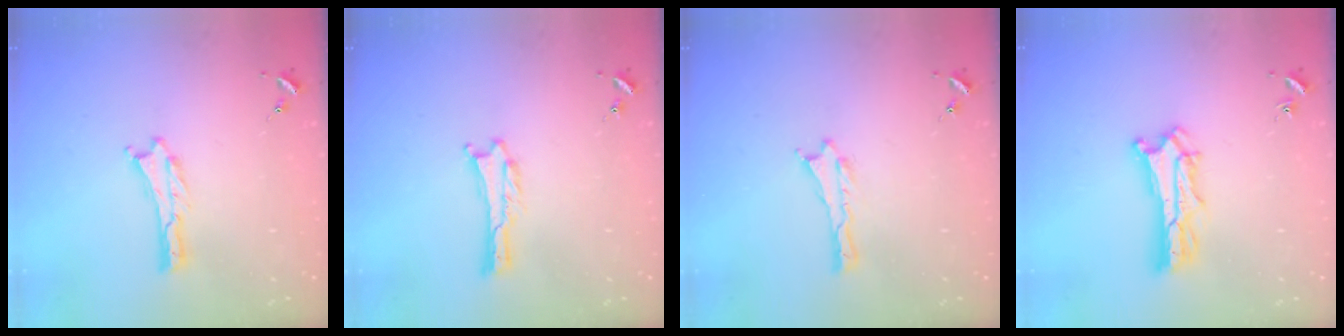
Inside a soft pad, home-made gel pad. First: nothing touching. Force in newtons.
{"total": 0.0}
{"total": 0.0}
{"total": 4.6, "press": 4.6, "slide": 0.4}